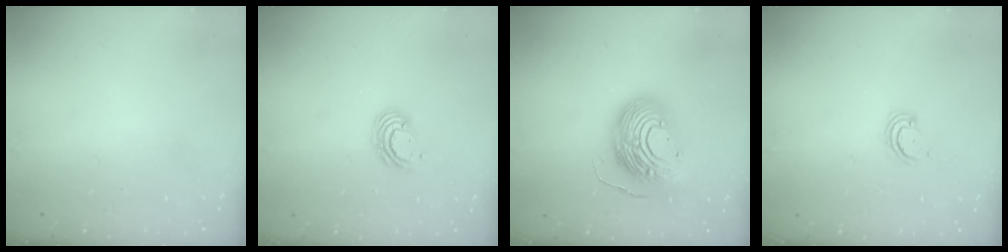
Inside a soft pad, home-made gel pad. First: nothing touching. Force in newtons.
{"total": 4.9, "press": 4.8, "slide": 0.2}
{"total": 17.4, "press": 17.3, "slide": 1.8}
{"total": 3.1, "press": 3.1, "slide": 0.5}